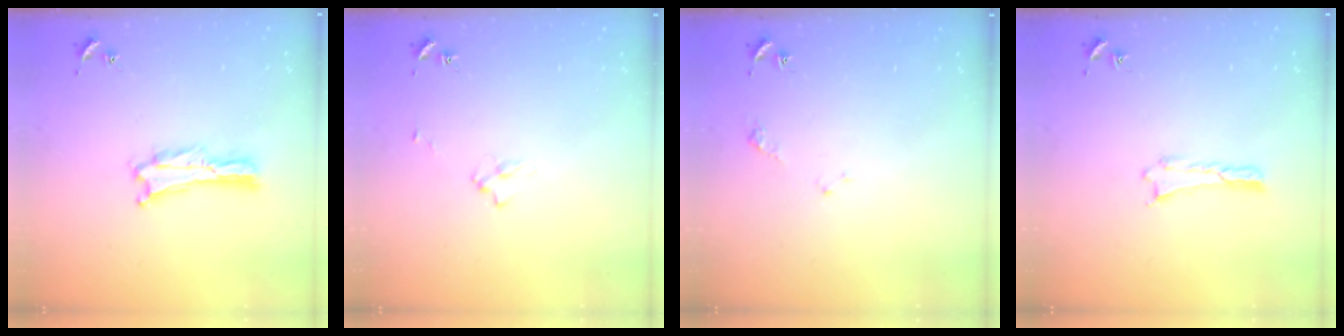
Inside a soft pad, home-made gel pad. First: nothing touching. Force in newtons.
{"total": 2.9, "press": 2.9, "slide": 0.4}
{"total": 2.3, "press": 2.2, "slide": 0.3}
{"total": 0.0}